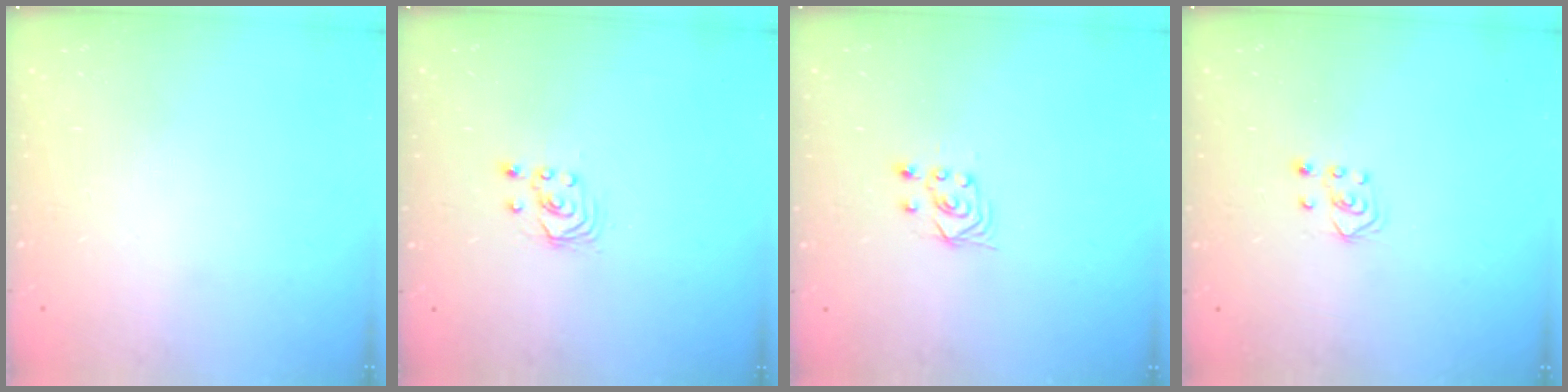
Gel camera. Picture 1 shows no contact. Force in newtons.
{"total": 1.7, "press": 1.7, "slide": 0.2}
{"total": 2.9, "press": 2.5, "slide": 1.4}
{"total": 3.6, "press": 3.6, "slide": 0.4}